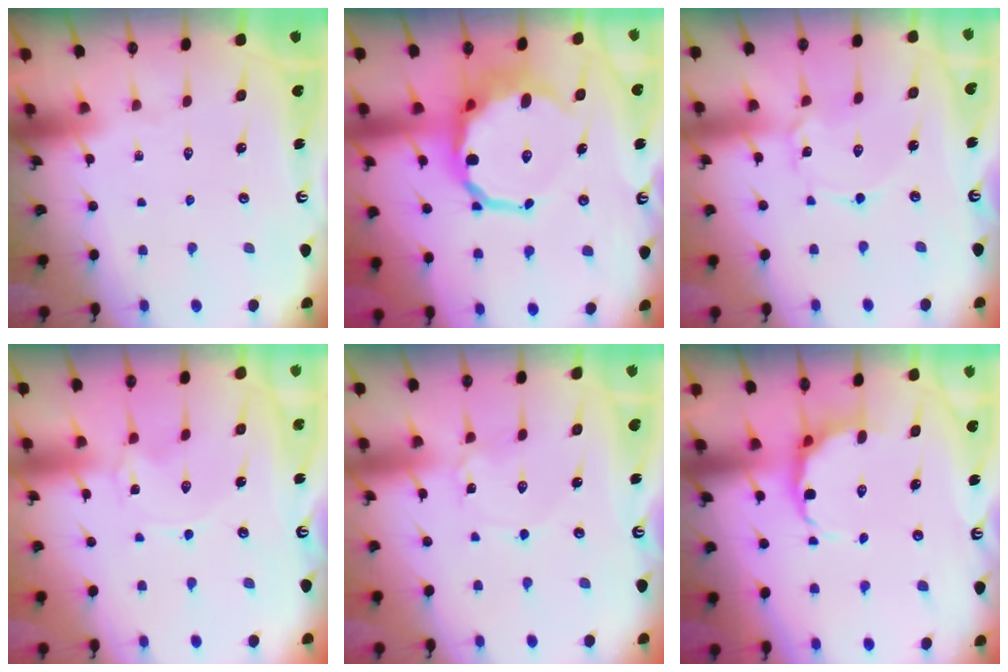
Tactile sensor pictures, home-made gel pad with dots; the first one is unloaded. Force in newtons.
{"total": 13.5, "press": 13.1, "slide": 3.2}
{"total": 1.2, "press": 1.2, "slide": 0.1}
{"total": 0.0}
{"total": 1.6, "press": 1.6, "slide": 0.1}
{"total": 7.2, "press": 6.8, "slide": 2.3}